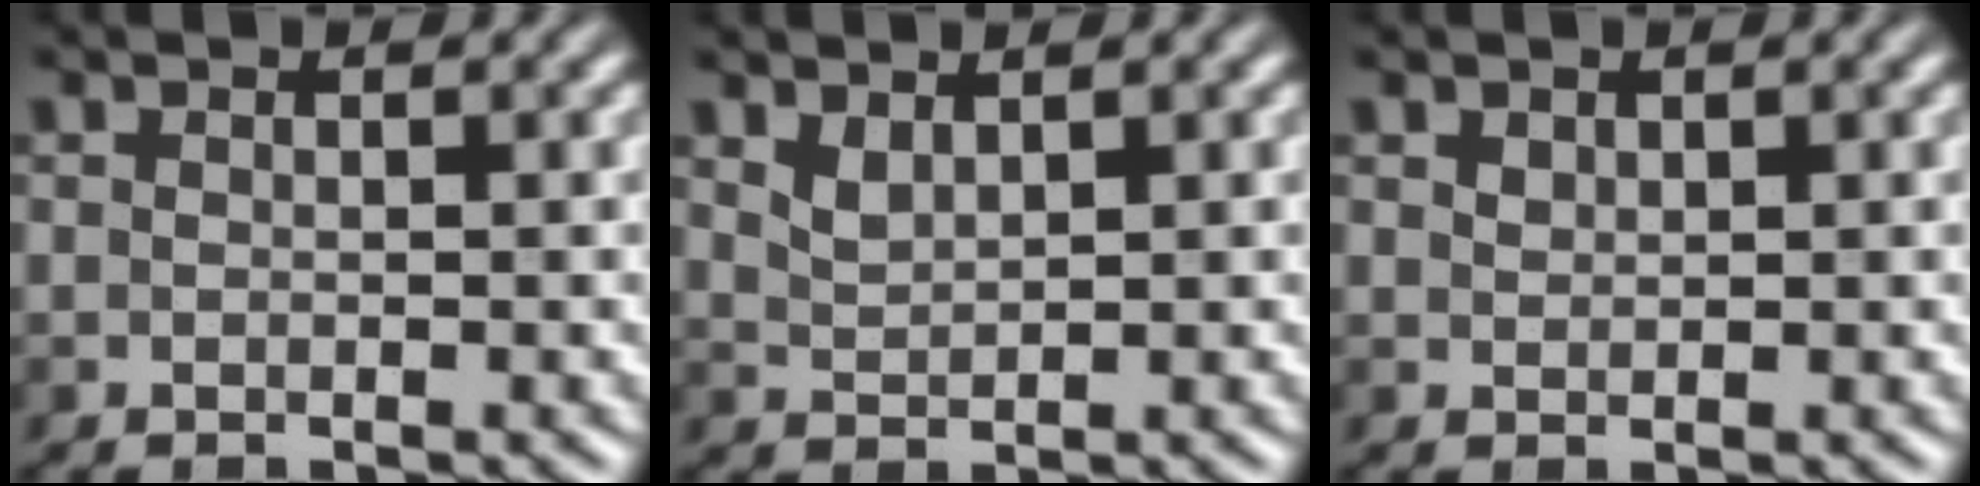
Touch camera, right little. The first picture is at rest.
{"total": 1.4, "force": [1.1, 0.4, 0.7], "torque": [-0.019, -0.003, 0.027]}
{"total": 0.7, "force": [0.5, 0.4, 0.2], "torque": [-0.006, -0.001, 0.013]}